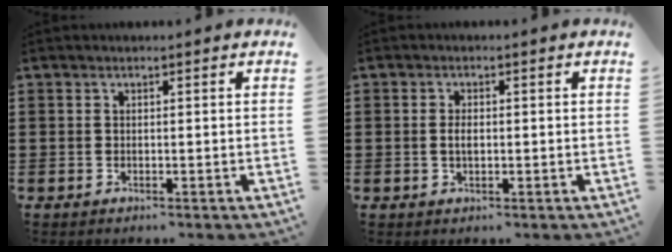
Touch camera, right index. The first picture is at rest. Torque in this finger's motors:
{"motor_torque": [2.14, 0.00, 0.11, 0.05]}